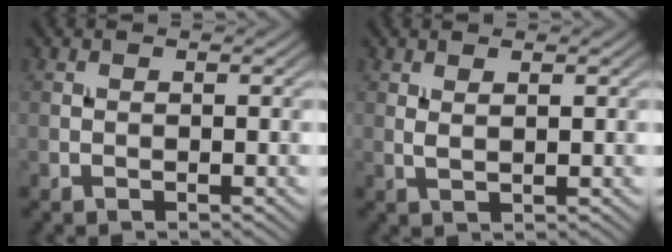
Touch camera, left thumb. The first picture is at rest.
{"total": 1.5, "force": [0.9, 0.2, 1.2], "torque": [-0.028, -0.001, 0.019]}